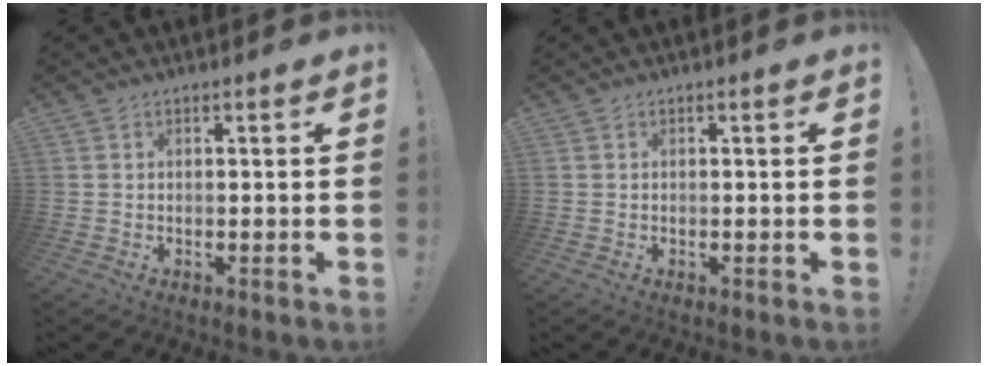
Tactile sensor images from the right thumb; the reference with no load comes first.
{"total": 0.0}